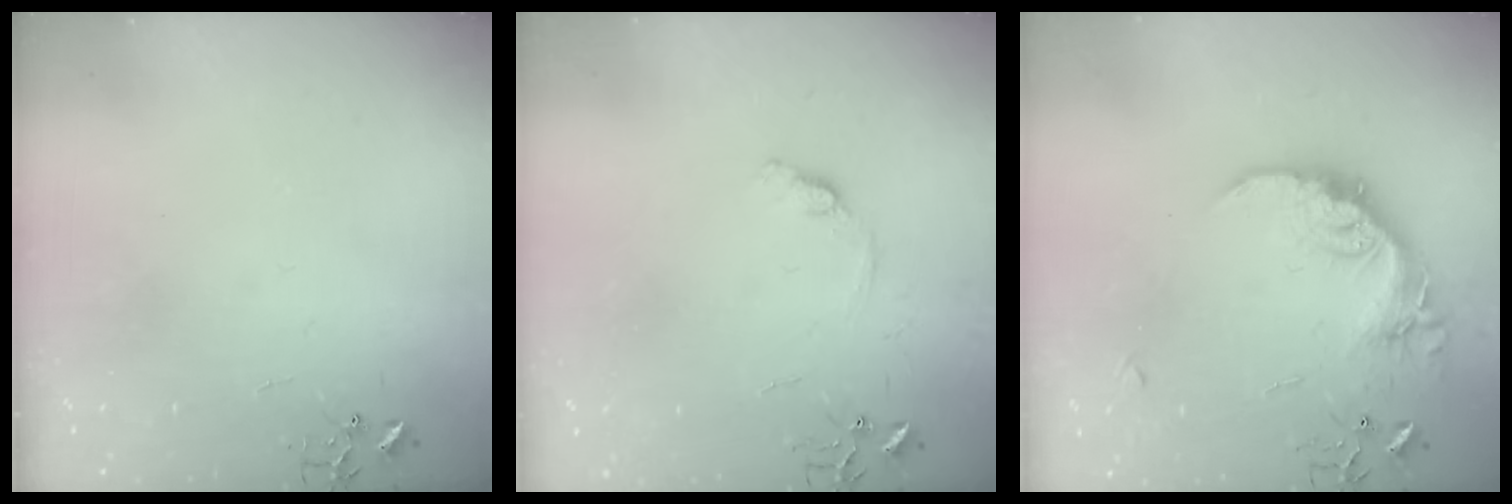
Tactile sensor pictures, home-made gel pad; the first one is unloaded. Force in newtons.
{"total": 7.3, "press": 7.3, "slide": 0.7}
{"total": 18.0, "press": 17.9, "slide": 1.1}